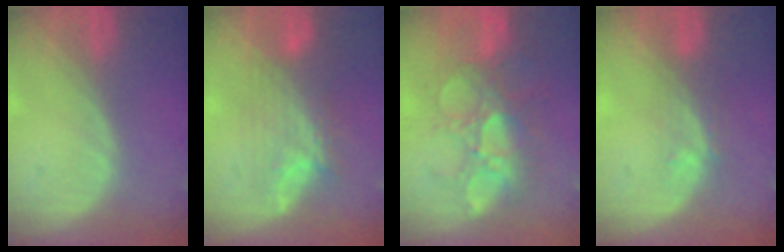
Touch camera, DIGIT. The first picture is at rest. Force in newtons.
{"total": 7.6, "press": 7.2, "slide": 2.2}
{"total": 10.7, "press": 9.4, "slide": 5.1}
{"total": 2.9, "press": 2.4, "slide": 1.7}